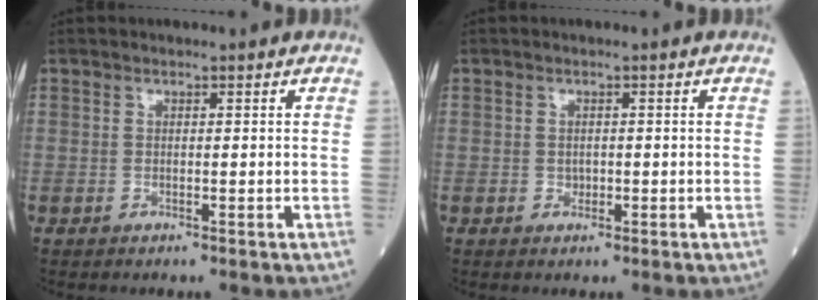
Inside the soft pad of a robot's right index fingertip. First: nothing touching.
{"total": 0.8, "force": [-0.2, 0.7, 0.3], "torque": [-0.006, 0.001, -0.001]}